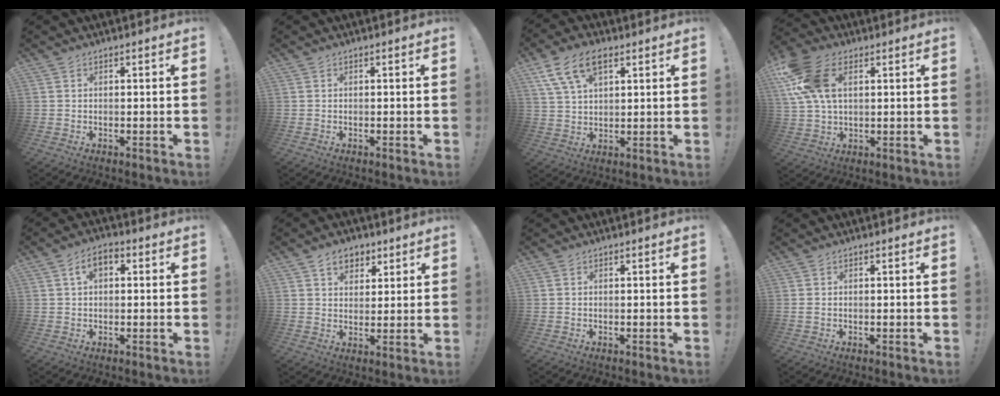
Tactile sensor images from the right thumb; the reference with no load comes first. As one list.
[{"total": 0.0}, {"total": 11.1, "force": [5.5, 6.0, 7.6], "torque": [-0.144, -0.008, 0.106]}, {"total": 15.4, "force": [5.2, 9.5, 10.9], "torque": [-0.229, -0.005, 0.101]}, {"total": 5.4, "force": [1.3, 3.3, 4.1], "torque": [-0.062, 0.008, 0.023]}, {"total": 7.9, "force": [4.4, 5.8, 3.0], "torque": [-0.032, -0.022, 0.081]}, {"total": 0.0}, {"total": 0.7, "force": [0.2, 0.3, 0.6], "torque": [-0.018, 0.003, 0.004]}]